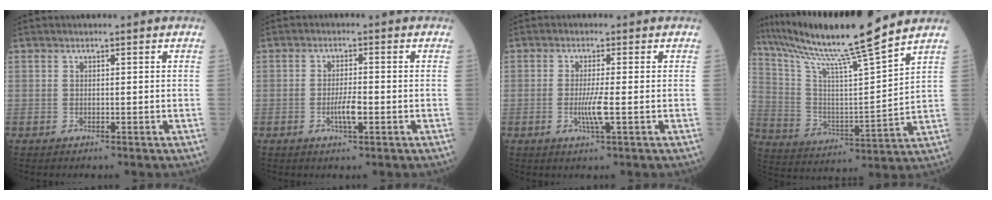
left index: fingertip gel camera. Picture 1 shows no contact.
{"total": 3.3, "force": [-1.2, 0.6, 3.1], "torque": [-0.062, -0.003, -0.021]}
{"total": 3.5, "force": [-0.8, -0.3, 3.4], "torque": [-0.071, -0.010, -0.018]}
{"total": 17.8, "force": [14.9, -1.8, 9.4], "torque": [-0.182, -0.014, 0.259]}